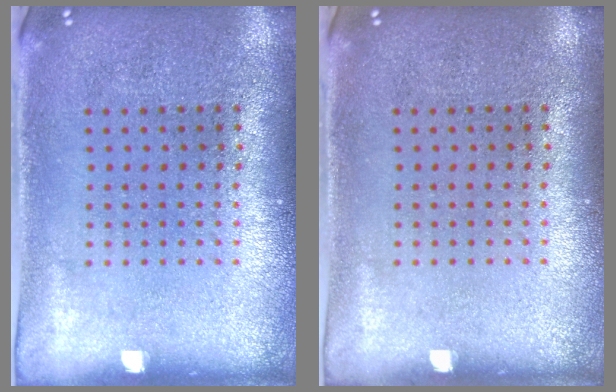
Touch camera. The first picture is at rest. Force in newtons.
{"total": 0.0}